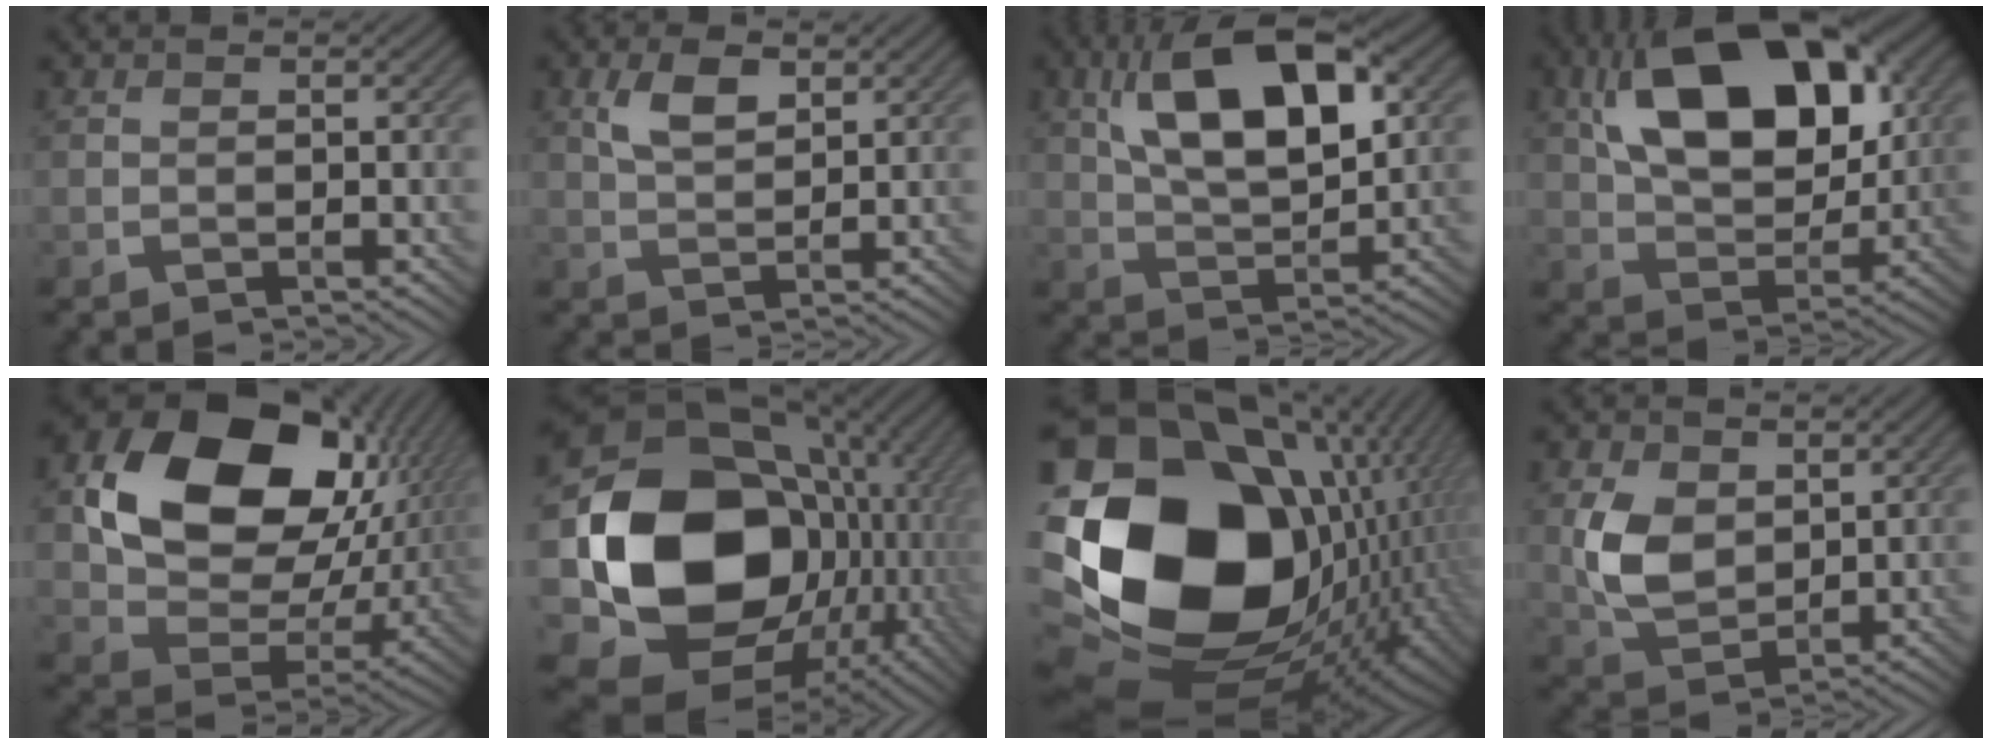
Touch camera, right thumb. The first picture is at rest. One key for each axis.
{"total": 4.2, "fx": 2.0, "fy": 2.0, "fz": 3.0, "tx": -0.067, "ty": 0.003, "tz": 0.041}
{"total": 13.8, "fx": 4.7, "fy": 6.8, "fz": 11.1, "tx": -0.209, "ty": 0.014, "tz": 0.082}
{"total": 16.5, "fx": 5.2, "fy": 9.9, "fz": 12.1, "tx": -0.222, "ty": 0.022, "tz": 0.086}
{"total": 17.4, "fx": 4.5, "fy": 13.0, "fz": 10.7, "tx": -0.204, "ty": -0.013, "tz": 0.100}
{"total": 20.6, "fx": -1.3, "fy": 16.7, "fz": 12.0, "tx": -0.266, "ty": -0.041, "tz": 0.000}
{"total": 23.4, "fx": 0.0, "fy": 16.9, "fz": 16.2, "tx": -0.352, "ty": -0.062, "tz": 0.035}
{"total": 6.8, "fx": 1.5, "fy": 4.8, "fz": 4.6, "tx": -0.103, "ty": -0.002, "tz": 0.037}